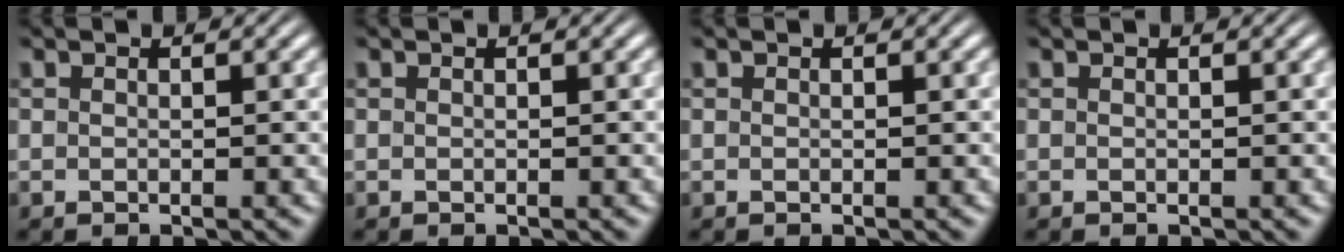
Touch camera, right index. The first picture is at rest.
{"total": 0.0}
{"total": 0.0}
{"total": 0.0}